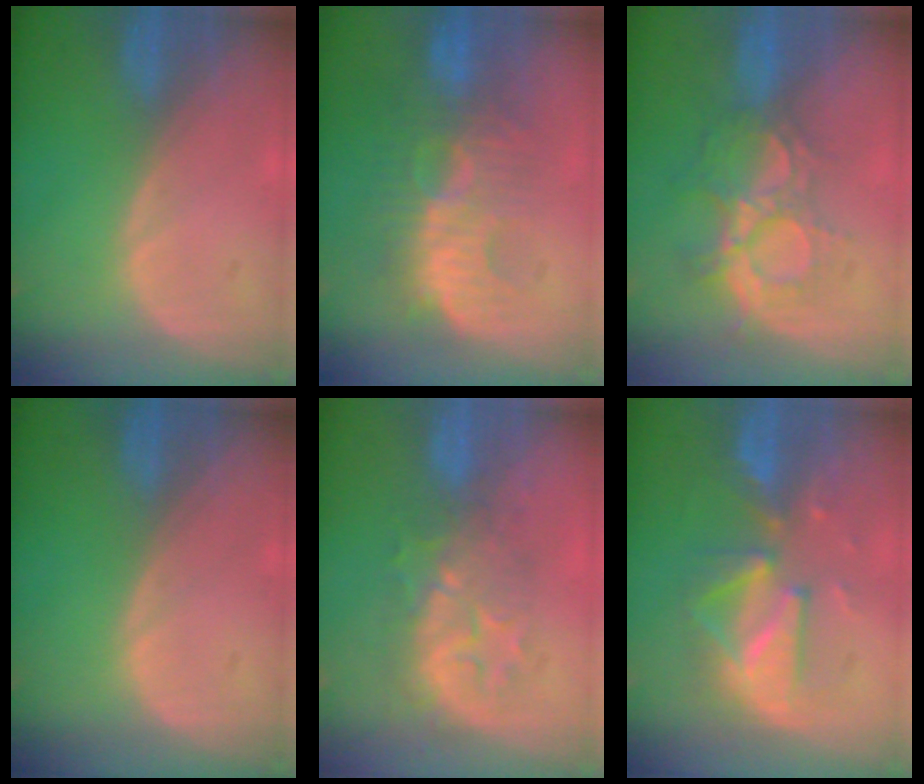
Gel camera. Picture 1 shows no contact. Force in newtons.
{"total": 9.1, "press": 8.9, "slide": 1.7}
{"total": 9.2, "press": 7.8, "slide": 4.8}
{"total": 0.0}
{"total": 8.0, "press": 7.4, "slide": 3.1}
{"total": 8.2, "press": 8.2, "slide": 0.7}